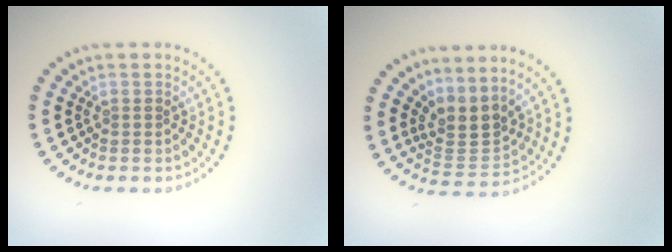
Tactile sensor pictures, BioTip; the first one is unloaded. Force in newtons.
{"total": 3.2, "press": 2.4, "slide": 2.2}